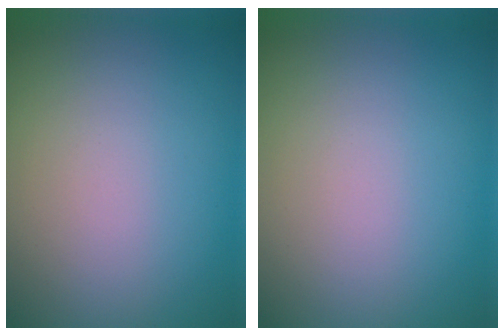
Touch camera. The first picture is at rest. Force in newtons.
{"total": 0.0}